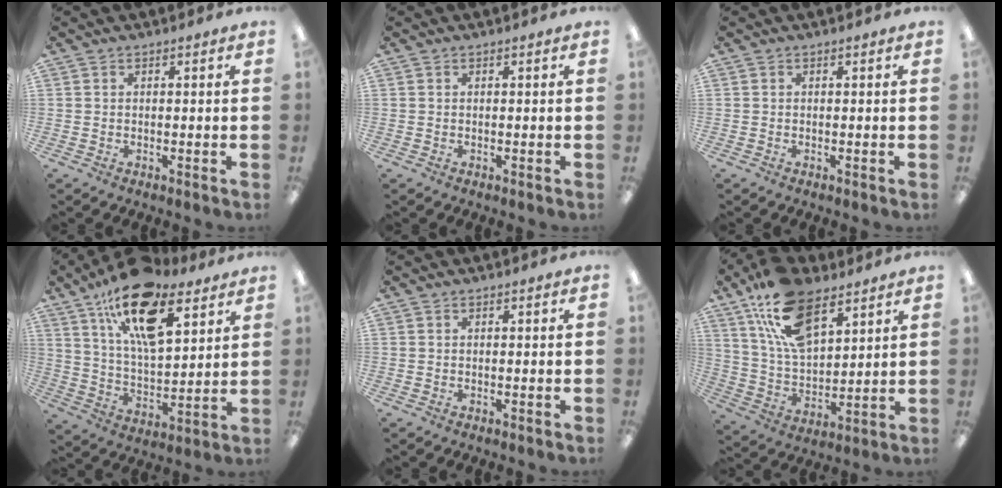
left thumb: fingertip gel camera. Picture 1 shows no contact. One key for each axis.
{"total": 0.0}
{"total": 0.0}
{"total": 20.5, "fx": 12.4, "fy": 8.7, "fz": 13.8, "tx": -0.235, "ty": -0.055, "tz": 0.214}
{"total": 0.0}
{"total": 18.5, "fx": 10.9, "fy": 9.5, "fz": 11.6, "tx": -0.225, "ty": -0.035, "tz": 0.199}